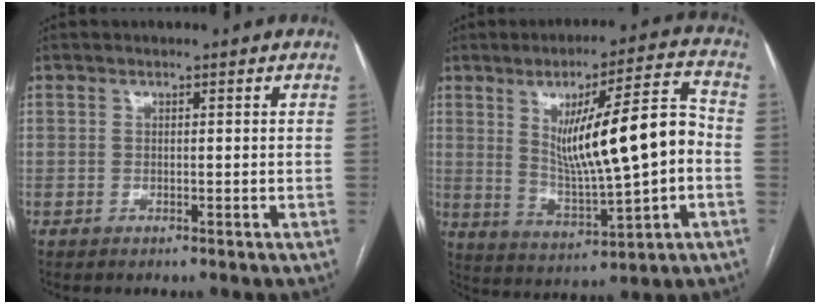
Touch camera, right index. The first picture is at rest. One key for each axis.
{"total": 15.3, "fx": 0.7, "fy": 2.0, "fz": 15.1, "tx": -0.244, "ty": 0.013, "tz": 0.020}